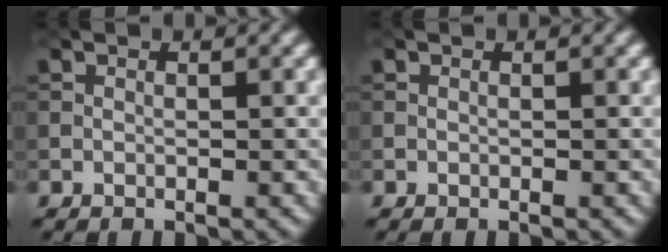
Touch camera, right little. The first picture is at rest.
{"total": 0.0}